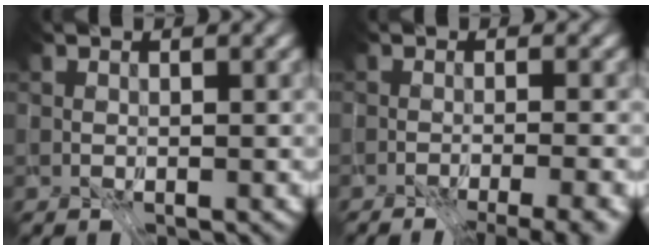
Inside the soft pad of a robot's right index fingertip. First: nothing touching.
{"total": 7.4, "force": [-5.4, 2.2, 4.5], "torque": [-0.048, -0.012, -0.068]}